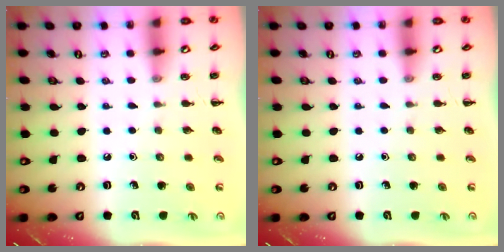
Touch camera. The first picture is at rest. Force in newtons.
{"total": 0.0}